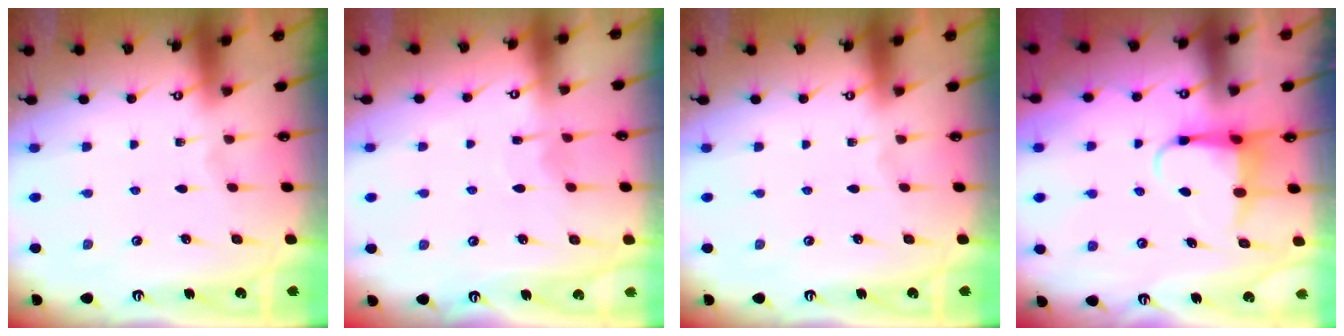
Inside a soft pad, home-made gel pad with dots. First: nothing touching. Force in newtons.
{"total": 5.3, "press": 5.3, "slide": 0.6}
{"total": 0.0}
{"total": 5.7, "press": 5.6, "slide": 0.8}